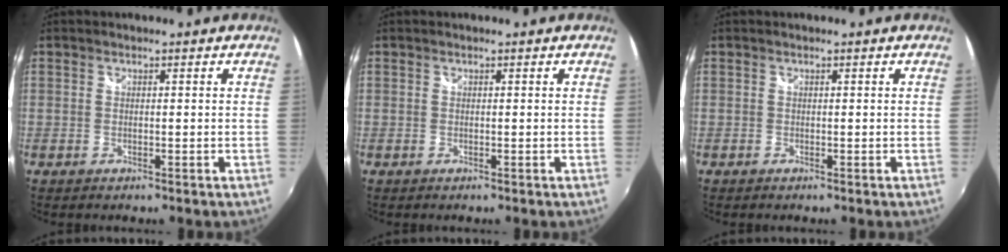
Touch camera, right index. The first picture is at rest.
{"total": 0.0}
{"total": 0.0}